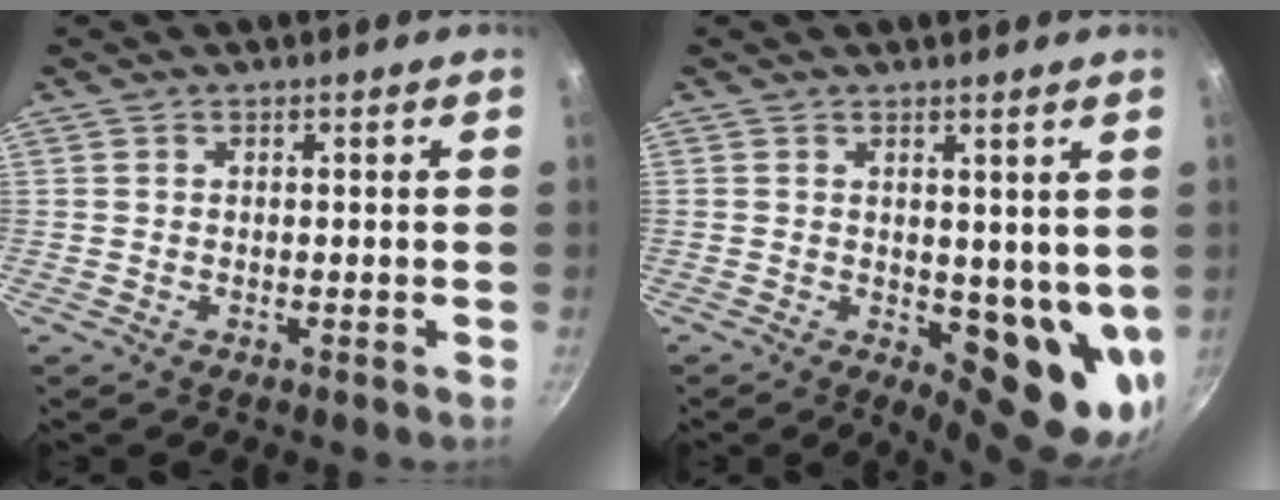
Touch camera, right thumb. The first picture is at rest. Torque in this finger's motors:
{"motor_torque": [-0.54, 1.06, 1.16, -0.25, 0.07]}